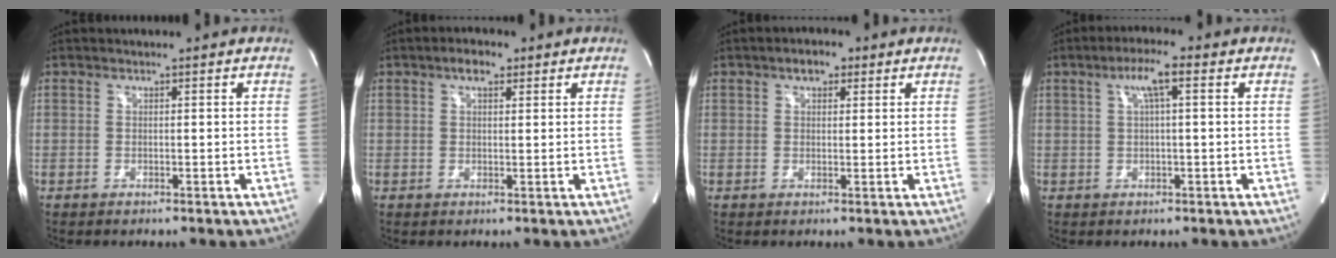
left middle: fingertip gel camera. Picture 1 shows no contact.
{"total": 2.9, "force": [1.8, 1.2, 1.9], "torque": [-0.038, 0.012, 0.028]}
{"total": 3.0, "force": [1.8, 1.6, 1.7], "torque": [-0.032, 0.014, 0.026]}
{"total": 4.5, "force": [1.7, 0.4, 4.1], "torque": [-0.076, 0.014, 0.028]}